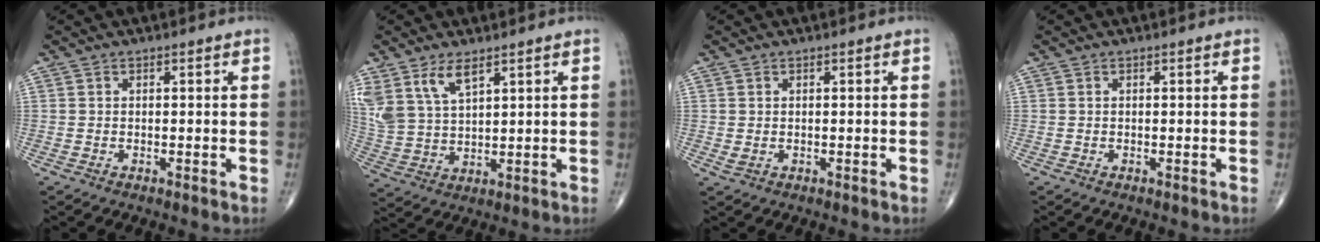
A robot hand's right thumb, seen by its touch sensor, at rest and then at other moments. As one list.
[{"total": 9.3, "force": [5.7, 4.2, 6.0], "torque": [-0.123, -0.017, 0.126]}, {"total": 1.0, "force": [0.0, 0.7, 0.6], "torque": [-0.011, -0.002, 0.005]}, {"total": 0.0}]